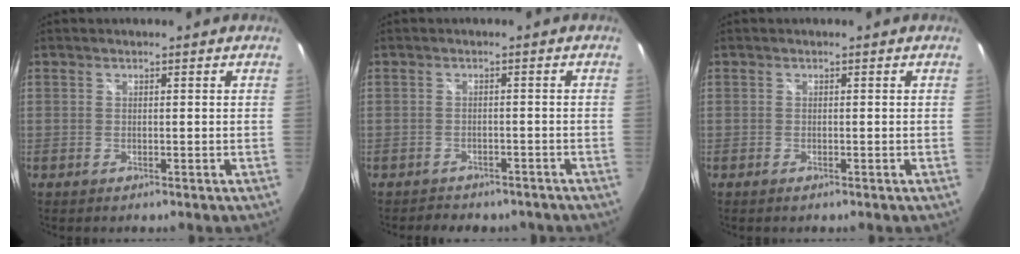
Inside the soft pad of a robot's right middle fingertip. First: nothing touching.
{"total": 6.7, "force": [-5.6, 2.8, 2.2], "torque": [-0.047, -0.009, -0.072]}
{"total": 0.8, "force": [-0.6, 0.2, 0.4], "torque": [-0.008, -0.004, -0.012]}